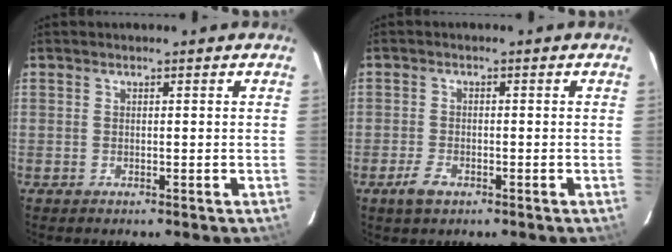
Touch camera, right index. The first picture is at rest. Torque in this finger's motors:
{"motor_torque": [-0.17, -0.18, -0.39, -0.21]}